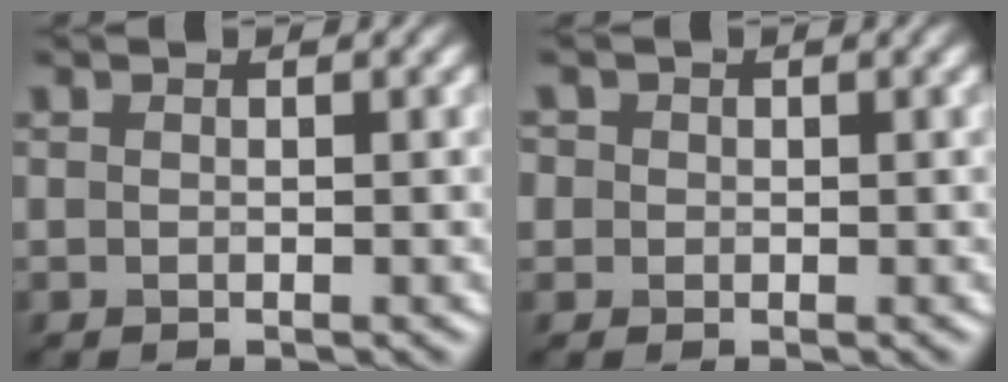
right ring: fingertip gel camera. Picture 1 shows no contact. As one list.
[{"total": 2.1, "force": [0.7, 1.8, 0.8], "torque": [-0.013, 0.009, 0.004]}]